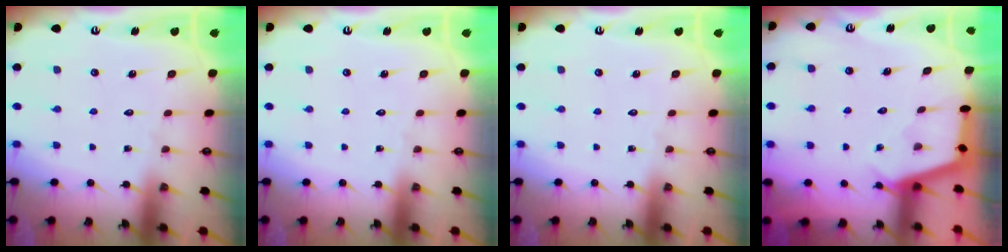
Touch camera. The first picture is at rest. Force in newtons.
{"total": 0.0}
{"total": 0.0}
{"total": 2.8, "press": 2.8, "slide": 0.4}